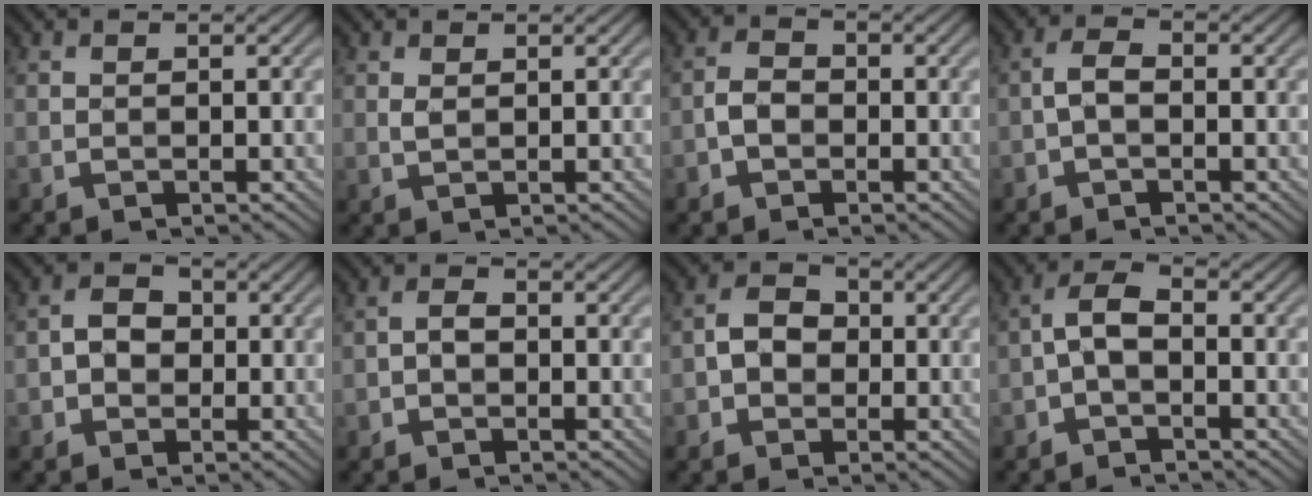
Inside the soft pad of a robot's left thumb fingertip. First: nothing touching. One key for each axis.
{"total": 1.5, "fx": 0.6, "fy": 1.0, "fz": 0.8, "tx": -0.021, "ty": 0.001, "tz": 0.013}
{"total": 2.6, "fx": -1.0, "fy": 2.0, "fz": 1.4, "tx": -0.027, "ty": 0.003, "tz": -0.027}
{"total": 2.2, "fx": -0.7, "fy": 1.2, "fz": 1.7, "tx": -0.037, "ty": 0.007, "tz": -0.020}
{"total": 3.0, "fx": -0.5, "fy": 2.5, "fz": 1.6, "tx": -0.026, "ty": 0.002, "tz": -0.020}
{"total": 1.7, "fx": -0.5, "fy": 1.1, "fz": 1.1, "tx": -0.022, "ty": 0.004, "tz": -0.014}
{"total": 3.7, "fx": -0.6, "fy": 3.0, "fz": 2.0, "tx": -0.034, "ty": 0.004, "tz": -0.019}
{"total": 3.6, "fx": -1.2, "fy": 1.9, "fz": 2.9, "tx": -0.060, "ty": 0.013, "tz": -0.032}